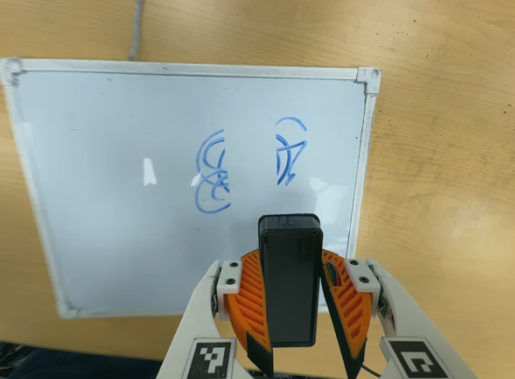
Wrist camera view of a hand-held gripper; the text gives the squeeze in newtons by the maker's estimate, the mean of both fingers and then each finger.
{"total": 8.0, "left": 7.6, "right": 8.5}